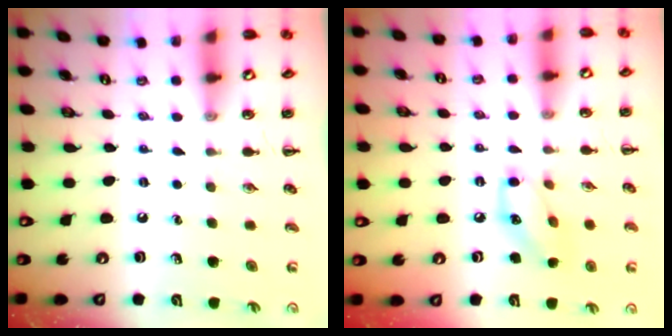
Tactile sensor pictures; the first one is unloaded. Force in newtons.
{"total": 9.3, "press": 9.3, "slide": 0.3}